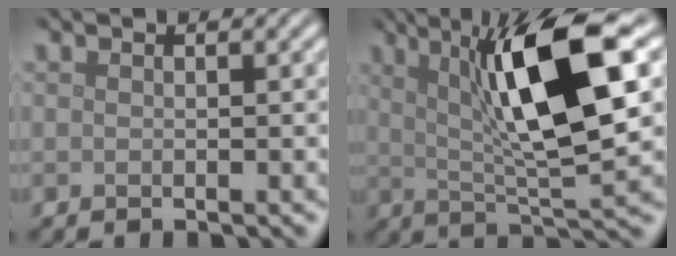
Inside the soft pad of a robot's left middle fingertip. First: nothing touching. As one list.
[{"total": 11.2, "force": [3.0, 2.5, 10.5], "torque": [-0.164, 0.006, 0.055]}]